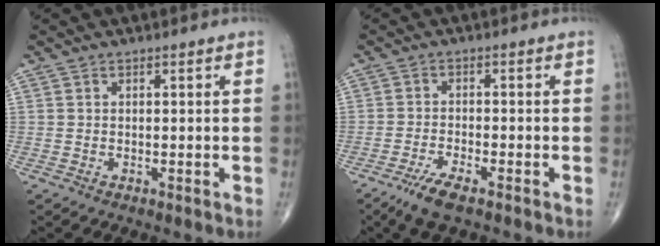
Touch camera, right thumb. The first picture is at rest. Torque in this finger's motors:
{"motor_torque": [0.86, 0.39, 0.14, -0.47, 0.01]}